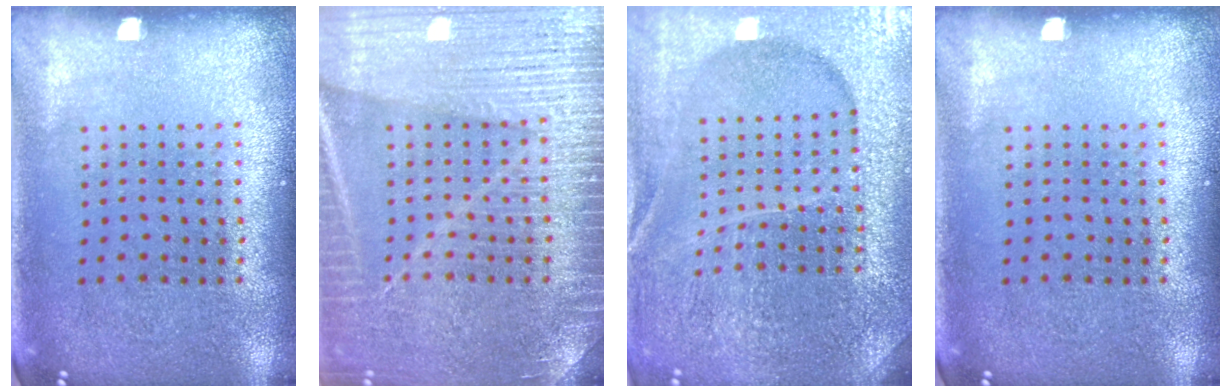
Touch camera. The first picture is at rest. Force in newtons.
{"total": 6.5, "press": 6.4, "slide": 0.8}
{"total": 4.9, "press": 4.5, "slide": 1.8}
{"total": 0.0}